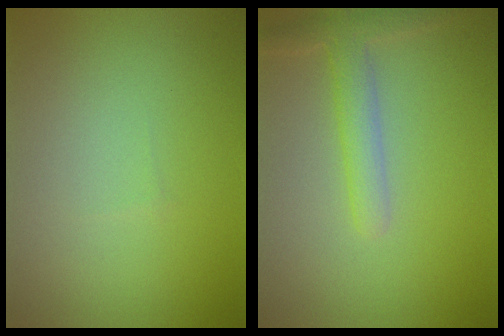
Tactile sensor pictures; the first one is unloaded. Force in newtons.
{"total": 2.5, "press": 2.5, "slide": 0.0}